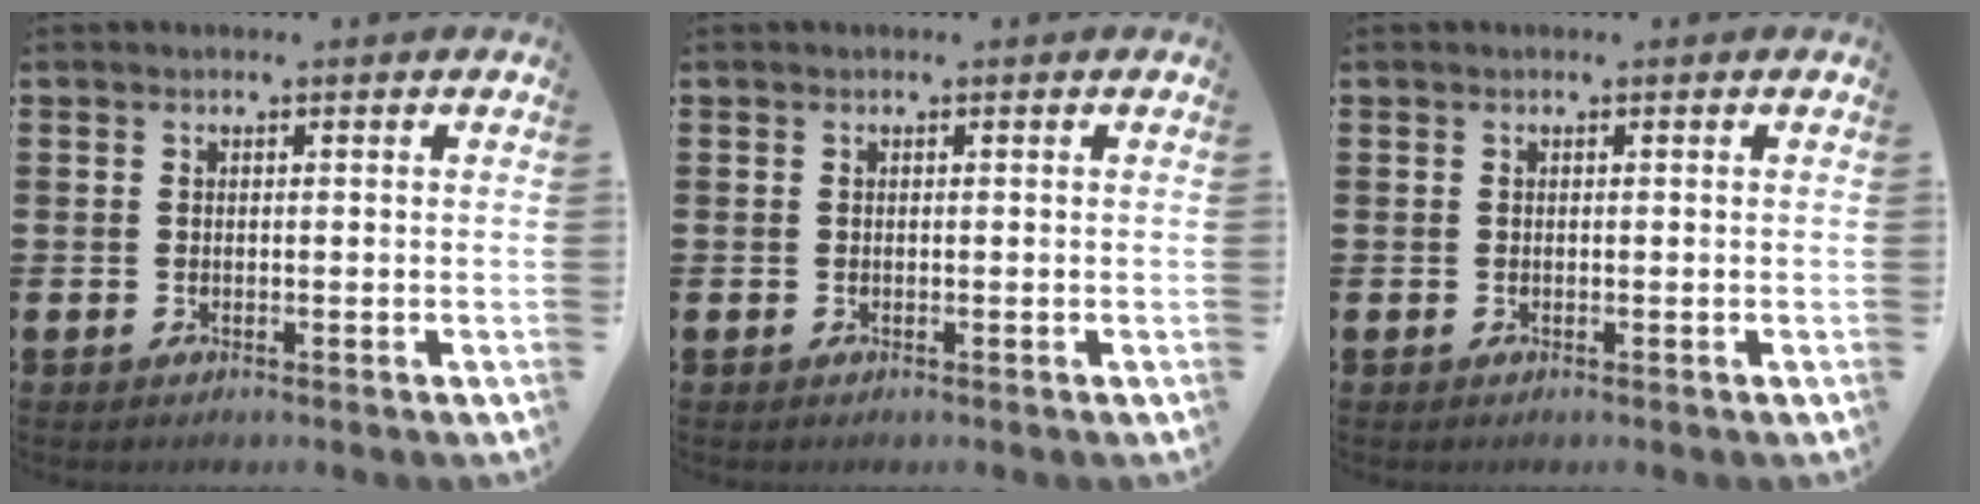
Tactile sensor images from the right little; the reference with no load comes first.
{"total": 0.0}
{"total": 0.0}